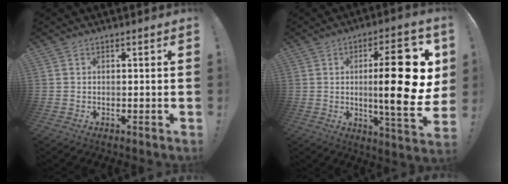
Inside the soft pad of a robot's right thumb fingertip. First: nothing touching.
{"total": 21.9, "force": [1.9, 5.2, 21.1], "torque": [-0.307, -0.010, 0.023]}